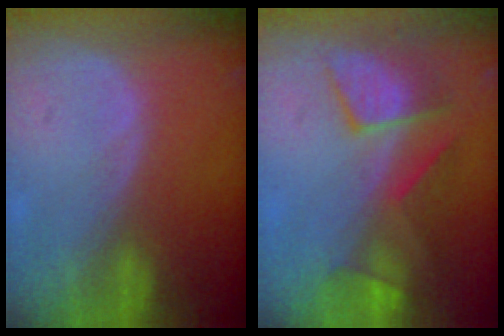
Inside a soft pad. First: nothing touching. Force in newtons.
{"total": 7.6, "press": 7.5, "slide": 1.2}